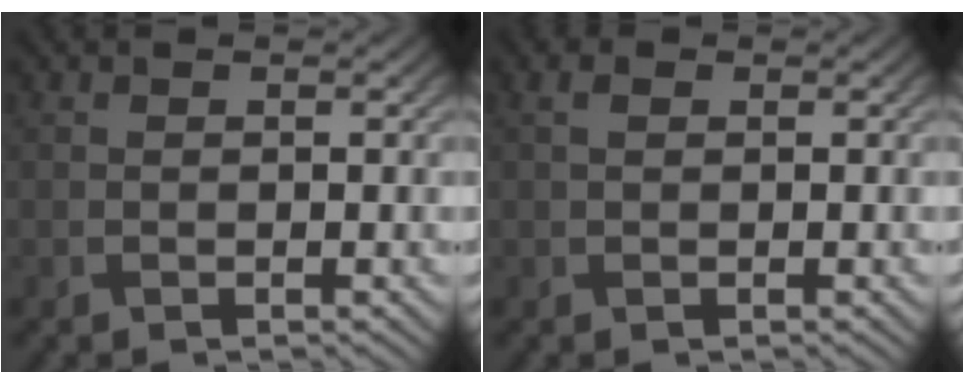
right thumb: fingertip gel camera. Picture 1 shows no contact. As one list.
[{"total": 1.1, "force": [0.3, 0.7, 0.8], "torque": [-0.015, 0.005, 0.003]}]